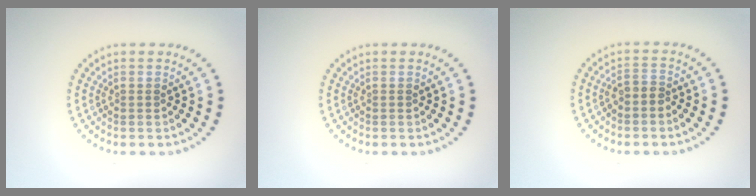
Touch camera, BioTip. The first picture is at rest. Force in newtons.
{"total": 0.0}
{"total": 1.6, "press": 1.3, "slide": 1.0}